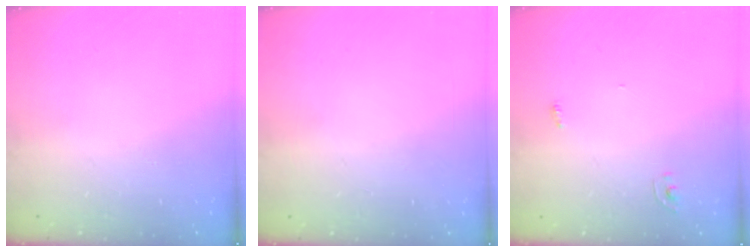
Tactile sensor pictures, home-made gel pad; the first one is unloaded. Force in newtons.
{"total": 0.9, "press": 0.9, "slide": 0.0}
{"total": 2.4, "press": 2.4, "slide": 0.2}